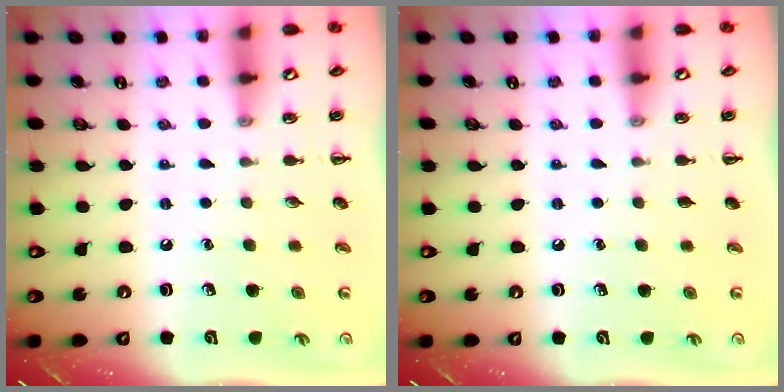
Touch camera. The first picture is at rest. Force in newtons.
{"total": 0.0}